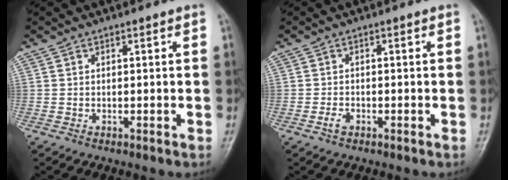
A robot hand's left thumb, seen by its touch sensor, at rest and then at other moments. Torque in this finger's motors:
{"motor_torque": [0.00, 0.03, 0.19, 0.17, 0.00]}